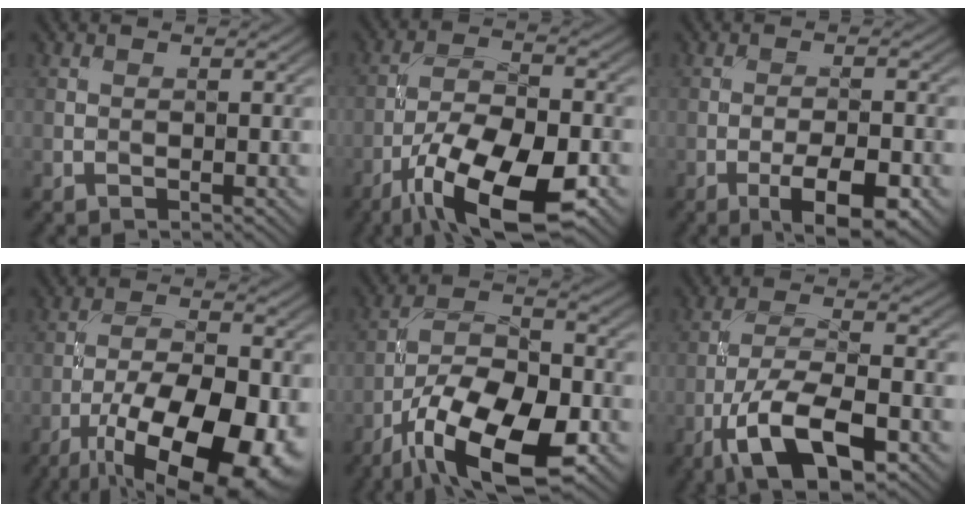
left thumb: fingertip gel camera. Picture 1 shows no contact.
{"total": 13.5, "force": [-7.2, 4.9, 10.3], "torque": [-0.194, -0.009, -0.138]}
{"total": 6.4, "force": [-3.2, 1.9, 5.2], "torque": [-0.085, 0.002, -0.047]}
{"total": 16.1, "force": [-7.8, 6.3, 12.6], "torque": [-0.210, -0.014, -0.125]}
{"total": 14.7, "force": [-8.0, 6.0, 10.8], "torque": [-0.200, -0.008, -0.158]}
{"total": 10.9, "force": [-5.5, 3.7, 8.7], "torque": [-0.164, -0.004, -0.110]}